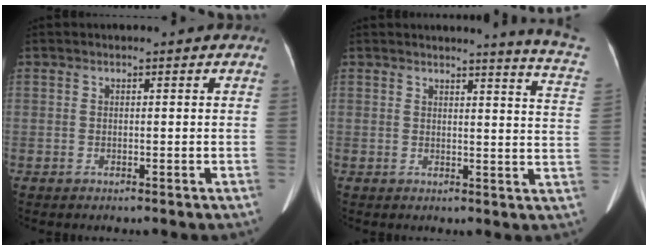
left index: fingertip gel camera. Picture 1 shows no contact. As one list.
[{"total": 9.9, "force": [9.5, -2.1, 1.9], "torque": [-0.026, -0.095, 0.084]}]